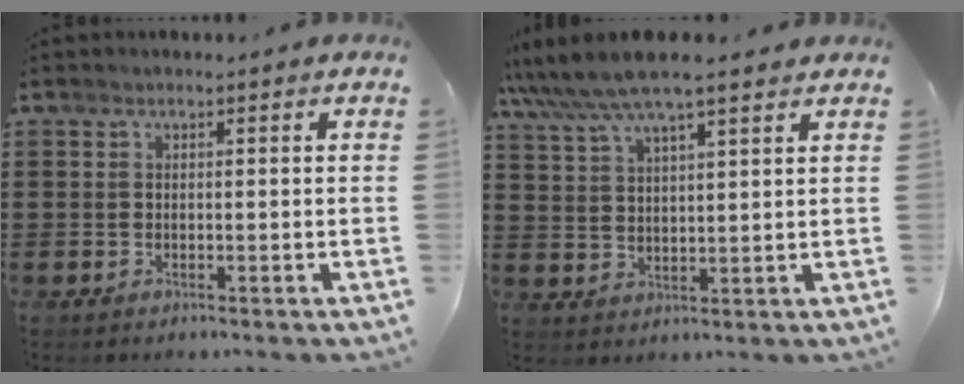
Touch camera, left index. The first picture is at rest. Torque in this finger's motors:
{"motor_torque": [2.14, 0.00, 1.05, 0.21]}